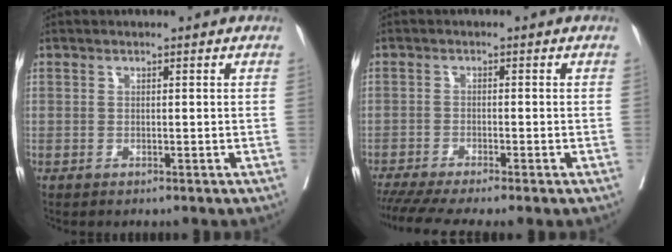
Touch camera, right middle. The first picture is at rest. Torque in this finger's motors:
{"motor_torque": [1.10, -1.04, 0.18, 0.11]}